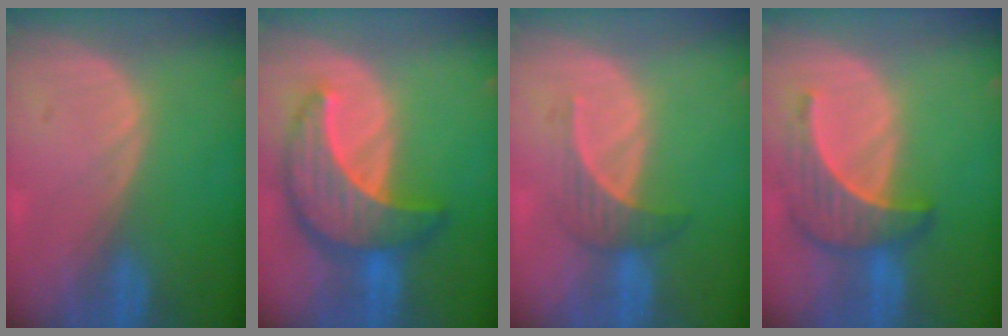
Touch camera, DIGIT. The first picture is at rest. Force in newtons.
{"total": 10.0, "press": 10.0, "slide": 0.7}
{"total": 3.6, "press": 3.5, "slide": 0.9}
{"total": 6.5, "press": 6.5, "slide": 0.3}